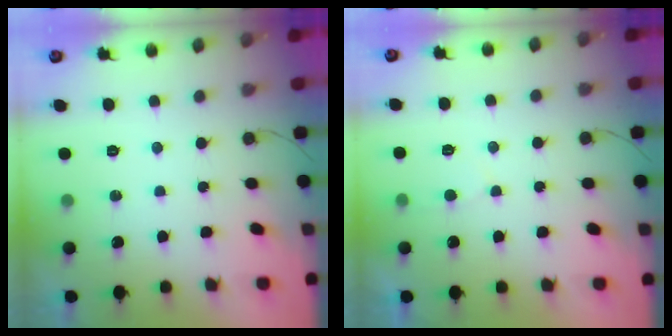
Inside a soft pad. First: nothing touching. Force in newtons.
{"total": 2.3, "press": 2.3, "slide": 0.2}